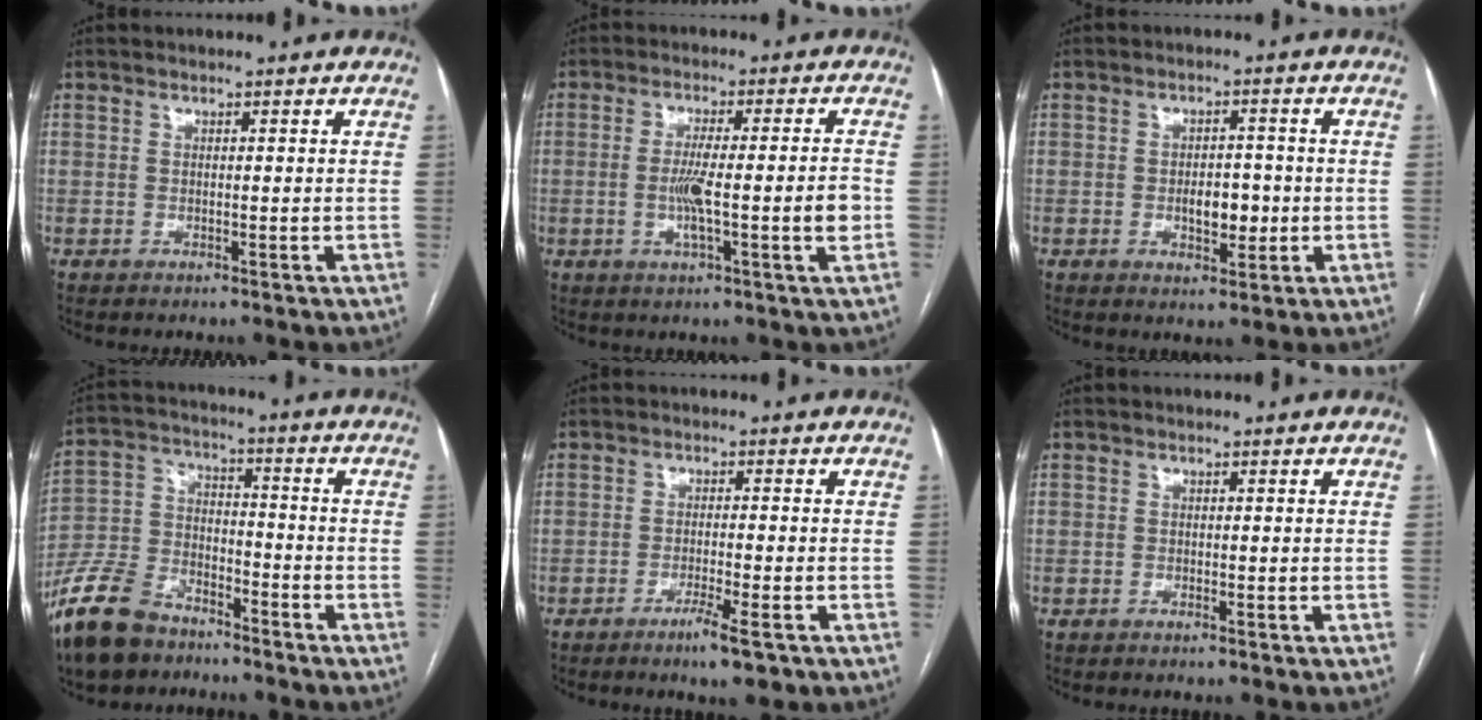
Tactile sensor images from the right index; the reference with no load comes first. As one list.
[{"total": 8.5, "force": [-1.6, 0.0, 8.4], "torque": [-0.155, 0.005, -0.026]}, {"total": 4.7, "force": [-0.8, 2.4, 3.9], "torque": [-0.057, 0.003, -0.007]}, {"total": 13.5, "force": [-10.2, 6.5, 5.9], "torque": [-0.138, -0.003, -0.194]}, {"total": 4.4, "force": [-2.7, 0.1, 3.5], "torque": [-0.059, -0.008, -0.045]}, {"total": 0.0}]